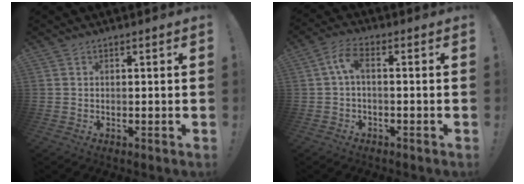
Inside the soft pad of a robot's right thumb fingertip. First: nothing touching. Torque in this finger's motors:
{"motor_torque": [-0.05, 0.05, -0.02, 0.01, 0.04]}